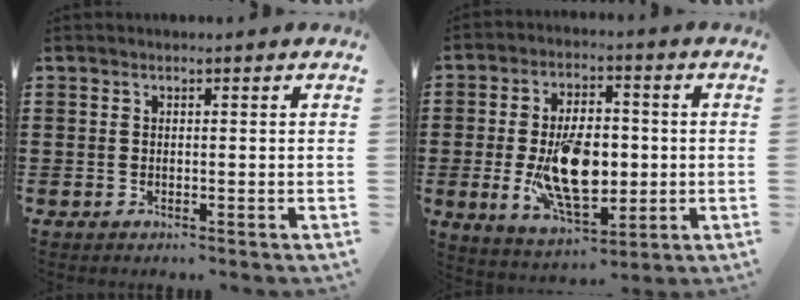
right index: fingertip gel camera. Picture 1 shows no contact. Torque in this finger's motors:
{"motor_torque": [2.09, 0.05, 0.79, 0.21]}